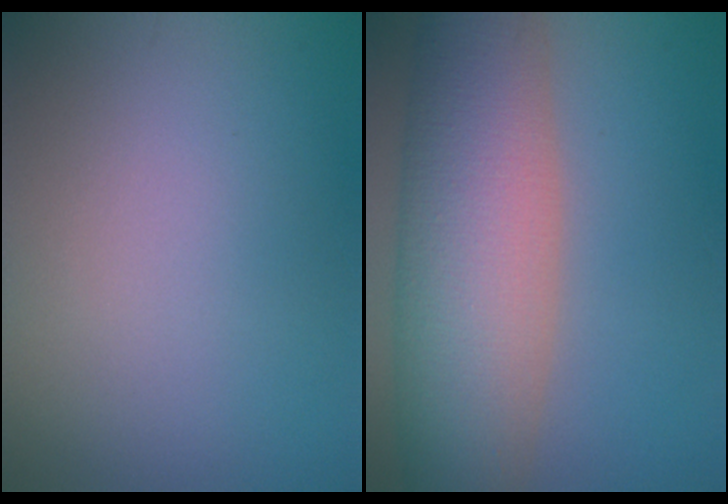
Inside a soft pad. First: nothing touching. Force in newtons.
{"total": 10.7, "press": 10.7, "slide": 0.6}